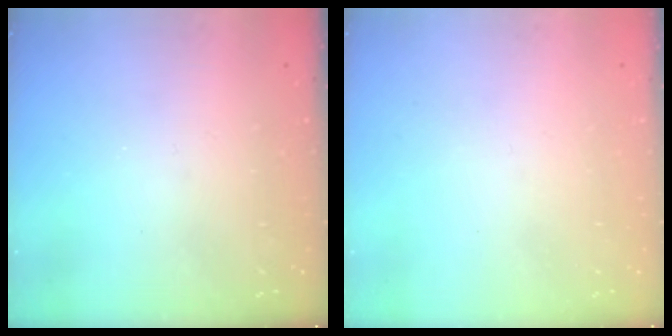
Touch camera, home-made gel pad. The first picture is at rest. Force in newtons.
{"total": 0.0}